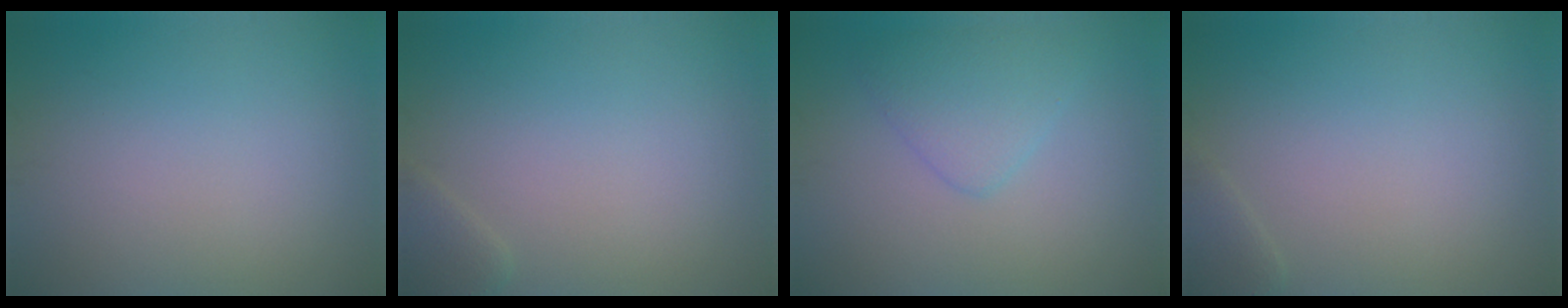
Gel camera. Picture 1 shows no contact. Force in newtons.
{"total": 1.6, "press": 1.6, "slide": 0.1}
{"total": 3.0, "press": 3.0, "slide": 0.0}
{"total": 1.3, "press": 1.3, "slide": 0.0}